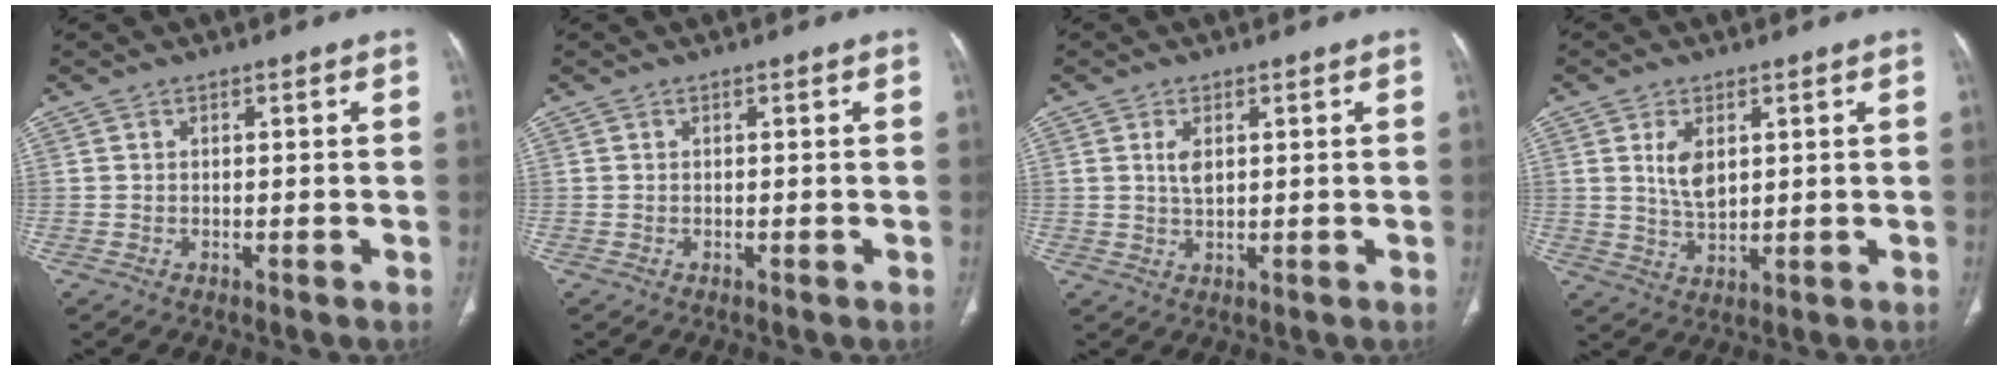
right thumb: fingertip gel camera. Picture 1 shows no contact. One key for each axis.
{"total": 0.0}
{"total": 2.9, "fx": 1.0, "fy": 1.4, "fz": 2.4, "tx": -0.045, "ty": -0.005, "tz": 0.022}
{"total": 5.8, "fx": 1.8, "fy": 3.2, "fz": 4.4, "tx": -0.073, "ty": -0.014, "tz": 0.043}